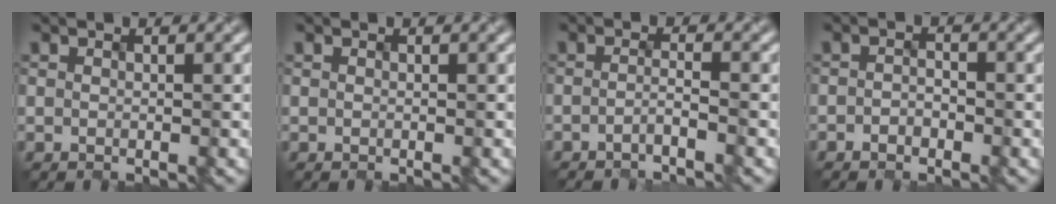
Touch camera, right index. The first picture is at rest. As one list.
[{"total": 0.0}, {"total": 1.5, "force": [-1.2, 0.1, 1.0], "torque": [-0.016, 0.004, -0.029]}, {"total": 1.6, "force": [-0.9, 1.0, 1.0], "torque": [-0.016, 0.002, -0.019]}]